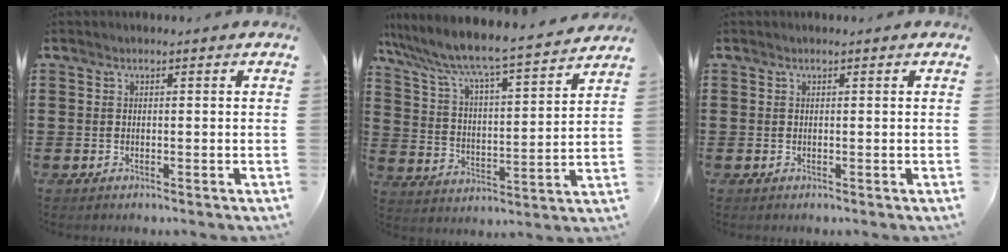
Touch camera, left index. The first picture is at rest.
{"total": 6.0, "force": [5.6, -0.1, 2.2], "torque": [-0.071, -0.053, 0.085]}
{"total": 0.0}